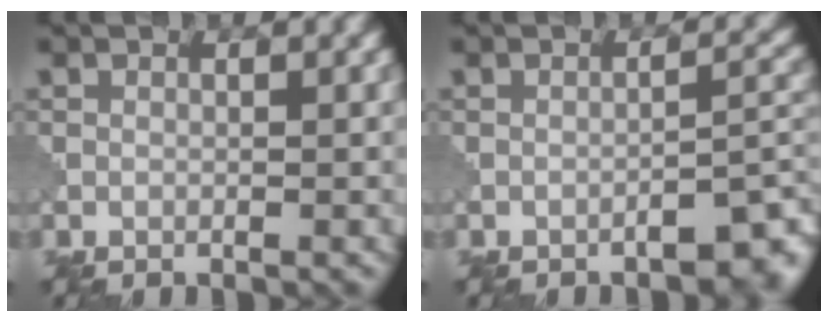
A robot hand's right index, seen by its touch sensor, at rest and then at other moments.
{"total": 3.6, "force": [-2.4, 0.7, 2.6], "torque": [-0.030, 0.014, -0.037]}